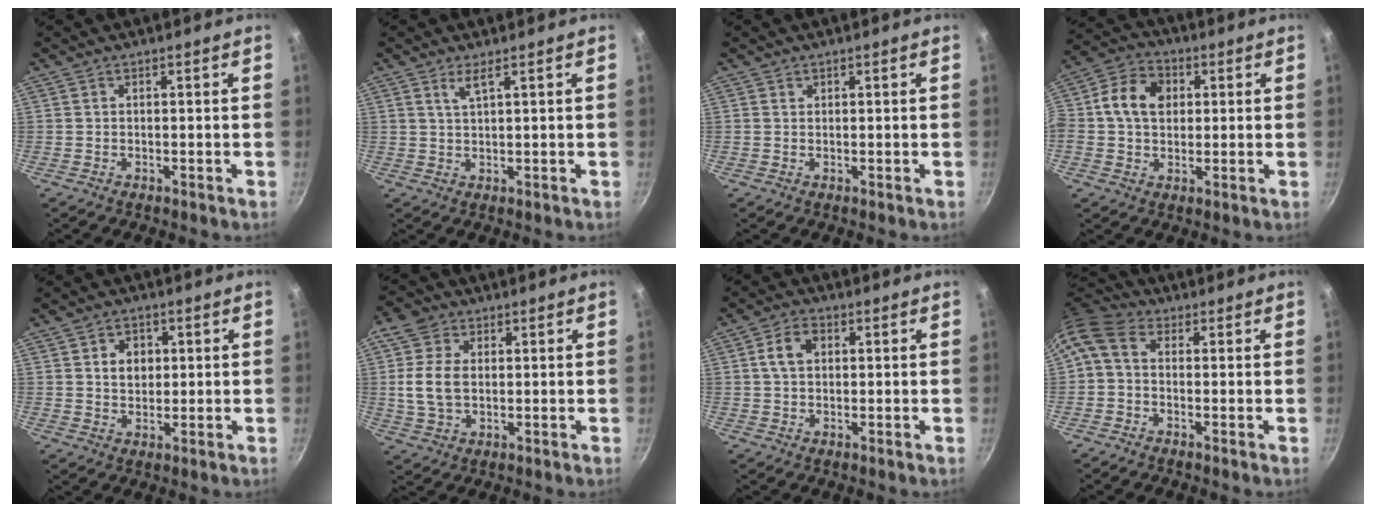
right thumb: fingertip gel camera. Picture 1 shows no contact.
{"total": 2.6, "force": [1.4, 0.4, 2.1], "torque": [-0.040, -0.005, 0.033]}
{"total": 0.5, "force": [0.3, 0.4, 0.1], "torque": [0.002, 0.000, 0.006]}
{"total": 10.2, "force": [1.6, 7.8, 6.3], "torque": [-0.096, 0.011, 0.008]}
{"total": 5.1, "force": [1.1, 4.0, 2.8], "torque": [-0.024, -0.001, 0.019]}
{"total": 9.1, "force": [1.2, 6.5, 6.3], "torque": [-0.101, 0.000, 0.017]}
{"total": 5.3, "force": [1.1, 3.8, 3.6], "torque": [-0.054, 0.010, 0.016]}
{"total": 7.9, "force": [0.5, 5.8, 5.3], "torque": [-0.116, 0.030, -0.009]}